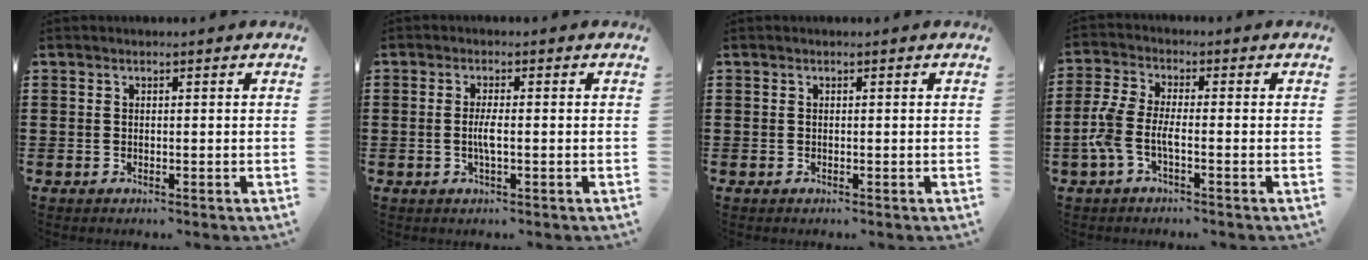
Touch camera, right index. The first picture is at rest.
{"total": 3.0, "force": [-0.5, 0.6, 2.9], "torque": [-0.068, -0.007, -0.014]}
{"total": 0.0}
{"total": 5.0, "force": [-2.0, 1.8, 4.3], "torque": [-0.116, -0.010, -0.048]}